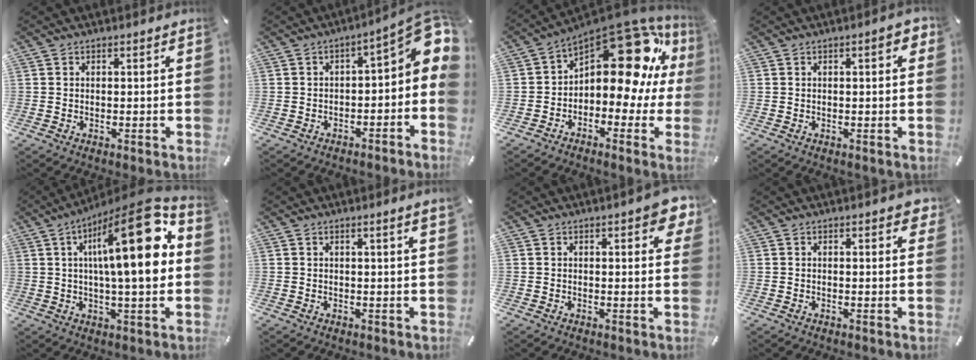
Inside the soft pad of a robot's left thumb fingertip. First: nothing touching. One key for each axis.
{"total": 8.5, "fx": 1.3, "fy": 3.9, "fz": 7.4, "tx": -0.082, "ty": -0.020, "tz": 0.018}
{"total": 18.7, "fx": 7.5, "fy": 10.1, "fz": 13.9, "tx": -0.177, "ty": -0.061, "tz": 0.124}
{"total": 3.3, "fx": 0.9, "fy": 1.0, "fz": 3.0, "tx": -0.044, "ty": 0.001, "tz": 0.010}
{"total": 22.9, "fx": 5.5, "fy": 6.6, "fz": 21.2, "tx": -0.323, "ty": -0.034, "tz": 0.071}
{"total": 2.2, "fx": 1.1, "fy": 0.0, "fz": 1.9, "tx": -0.035, "ty": -0.001, "tz": 0.018}
{"total": 4.9, "fx": 2.5, "fy": 1.8, "fz": 3.8, "tx": -0.047, "ty": -0.010, "tz": 0.038}
{"total": 1.9, "fx": 1.2, "fy": 0.7, "fz": 1.3, "tx": -0.014, "ty": -0.003, "tz": 0.018}